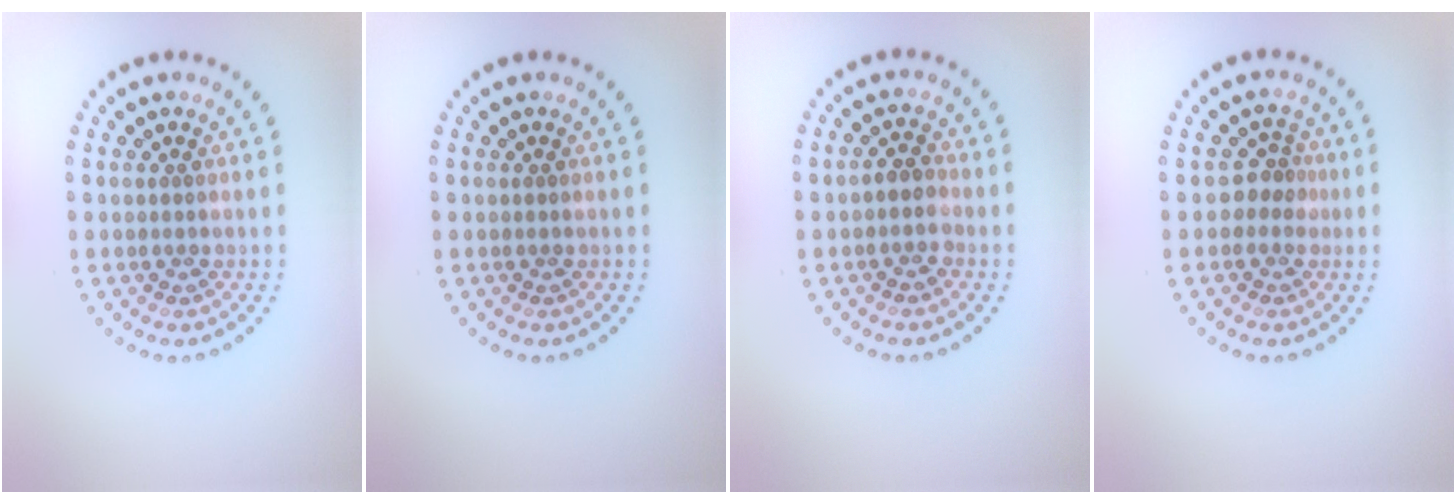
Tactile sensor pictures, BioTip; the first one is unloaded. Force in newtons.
{"total": 0.0}
{"total": 1.9, "press": 1.7, "slide": 0.9}
{"total": 2.0, "press": 1.6, "slide": 1.3}